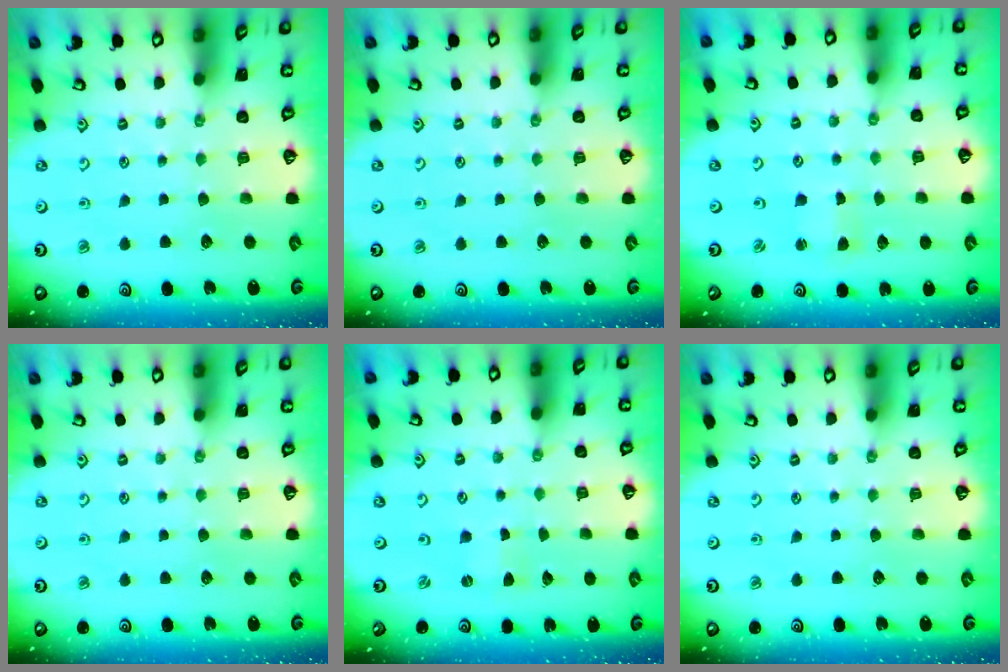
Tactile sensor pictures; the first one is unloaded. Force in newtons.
{"total": 0.0}
{"total": 1.2, "press": 1.1, "slide": 0.3}
{"total": 0.0}
{"total": 0.0}
{"total": 0.0}